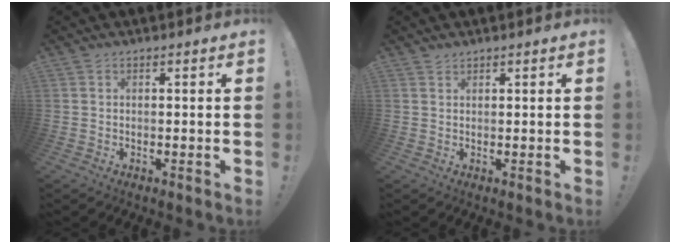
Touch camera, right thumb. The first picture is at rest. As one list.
[{"total": 1.1, "force": [1.0, 0.4, 0.3], "torque": [0.000, -0.004, 0.019]}]